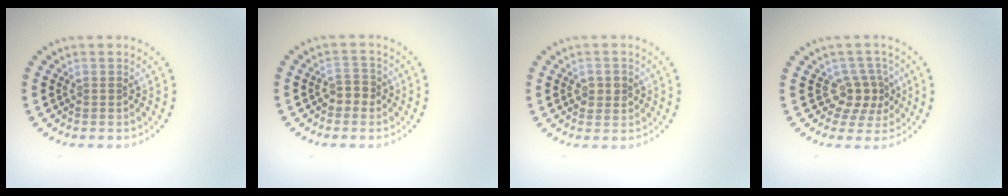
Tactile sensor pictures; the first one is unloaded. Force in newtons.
{"total": 1.8, "press": 1.6, "slide": 0.7}
{"total": 1.8, "press": 1.8, "slide": 0.1}
{"total": 2.7, "press": 2.2, "slide": 1.6}